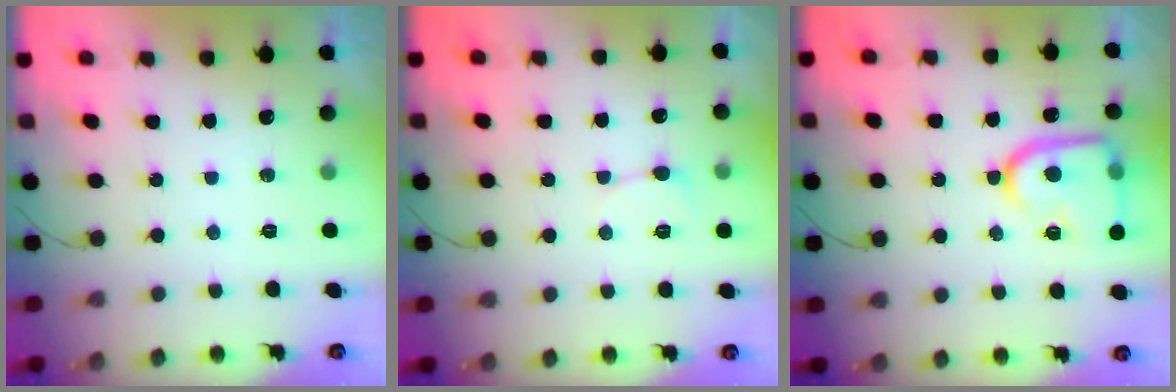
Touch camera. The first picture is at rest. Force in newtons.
{"total": 3.7, "press": 3.6, "slide": 0.5}
{"total": 15.6, "press": 15.6, "slide": 1.3}